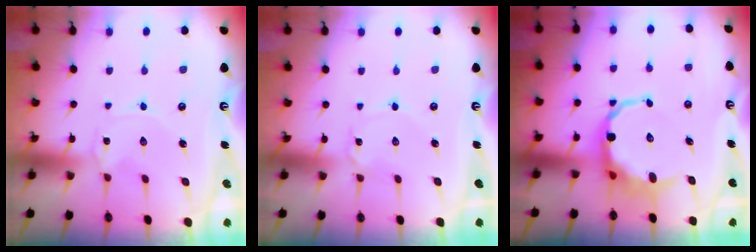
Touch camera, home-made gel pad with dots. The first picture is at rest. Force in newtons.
{"total": 2.0, "press": 2.0, "slide": 0.2}
{"total": 11.7, "press": 11.3, "slide": 2.9}